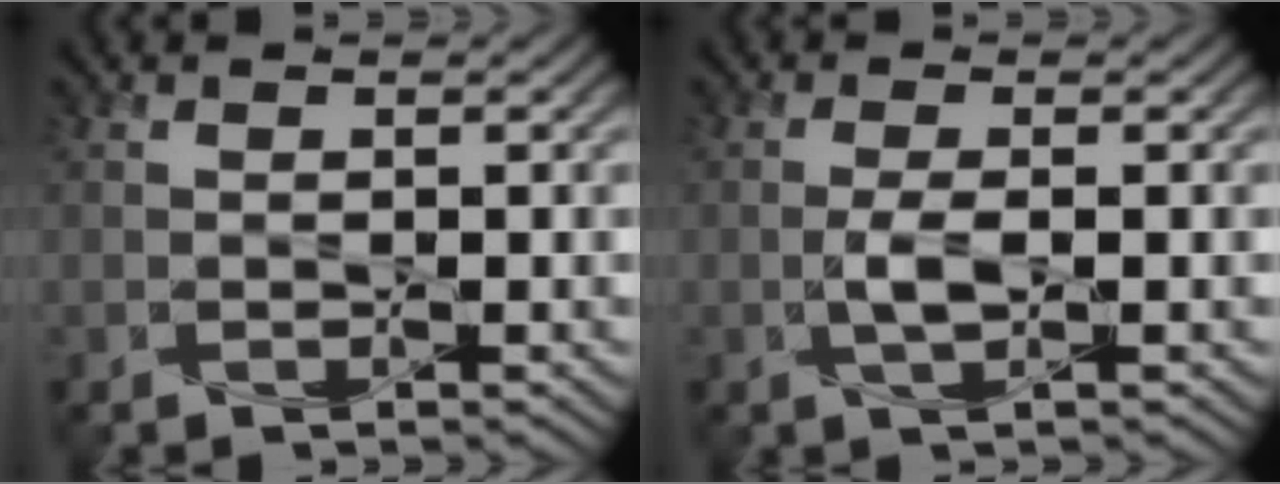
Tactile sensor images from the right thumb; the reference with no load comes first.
{"total": 2.2, "force": [-1.0, 0.2, 1.9], "torque": [-0.042, 0.004, -0.020]}